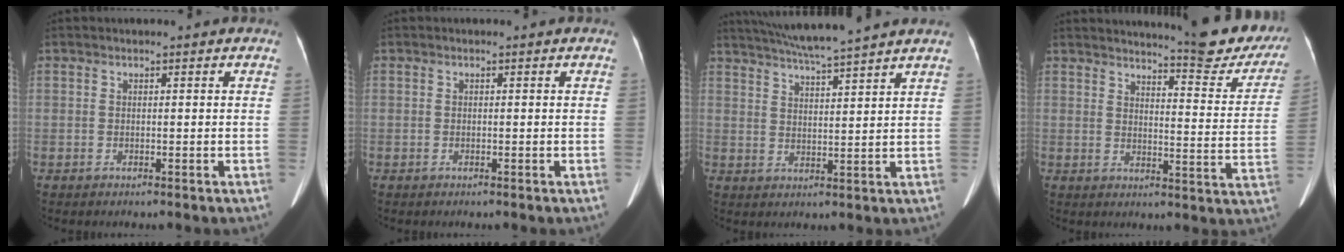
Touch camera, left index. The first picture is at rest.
{"total": 0.0}
{"total": 12.0, "force": [10.6, -1.4, 5.4], "torque": [-0.098, 0.014, 0.158]}
{"total": 16.8, "force": [15.4, 1.8, 6.6], "torque": [-0.073, -0.068, 0.170]}